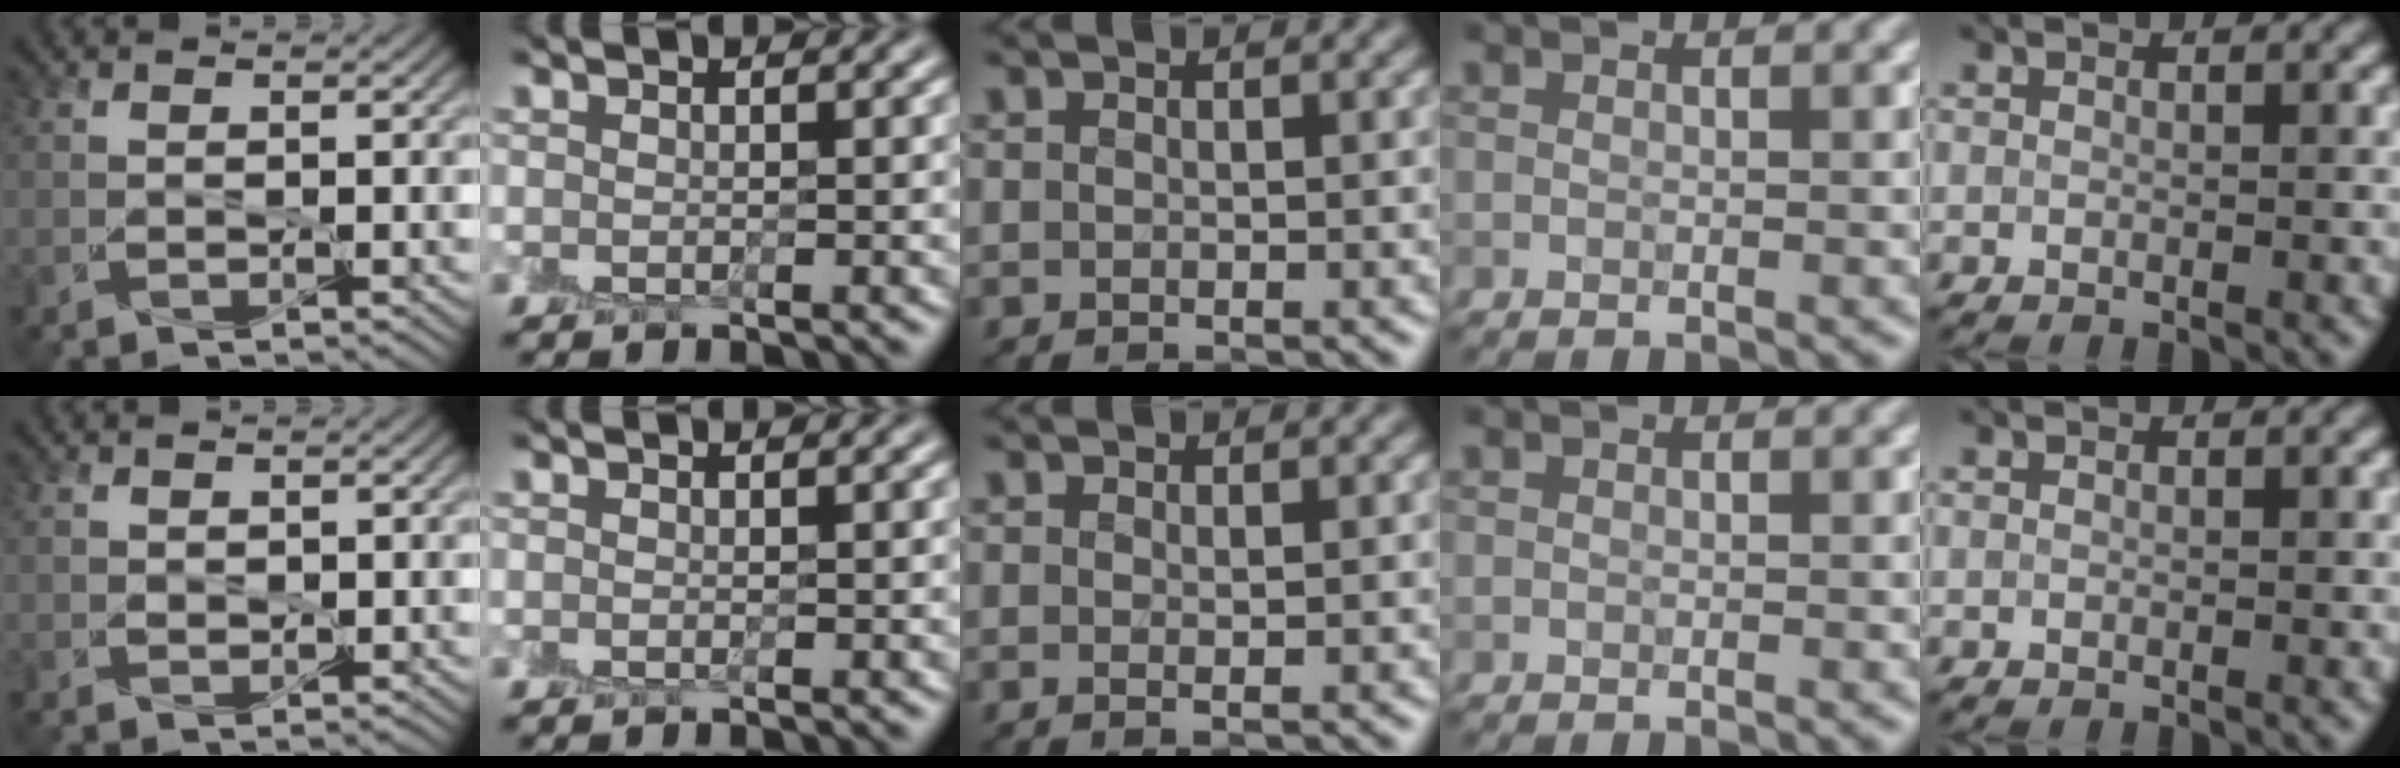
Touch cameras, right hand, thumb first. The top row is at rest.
{"thumb": {"total": 0.9, "force": [0.7, 0.5, 0.1], "torque": [-0.008, -0.002, 0.015]}, "middle": {"total": 0.7, "force": [0.2, 0.1, 0.7], "torque": [-0.008, -0.003, 0.000]}}